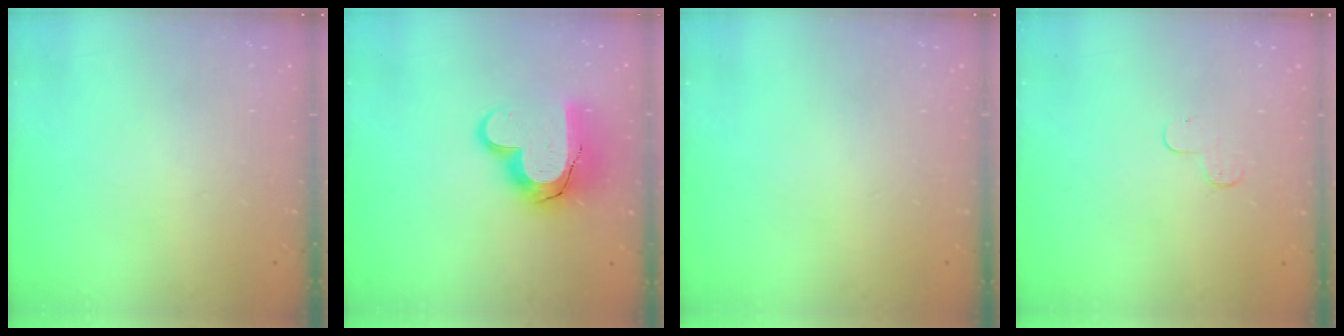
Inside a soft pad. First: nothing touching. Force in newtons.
{"total": 18.5, "press": 18.5, "slide": 1.5}
{"total": 0.0}
{"total": 4.5, "press": 4.5, "slide": 0.4}